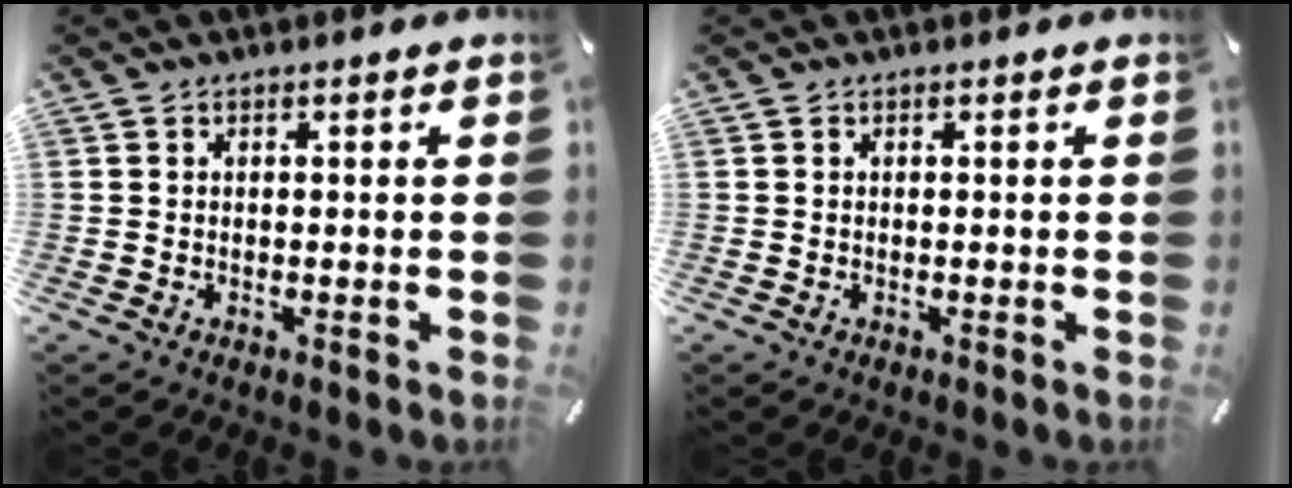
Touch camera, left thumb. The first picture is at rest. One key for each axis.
{"total": 0.0}